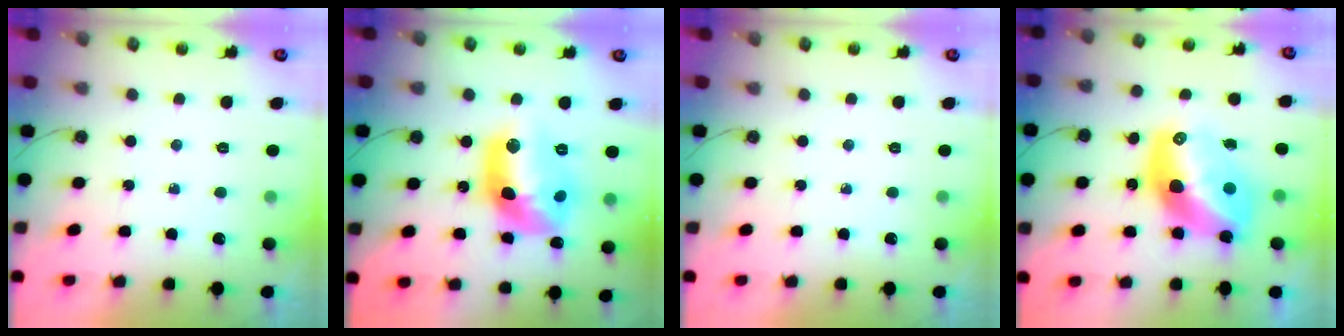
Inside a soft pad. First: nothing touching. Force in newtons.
{"total": 16.4, "press": 16.4, "slide": 1.1}
{"total": 0.0}
{"total": 16.6, "press": 16.6, "slide": 1.4}